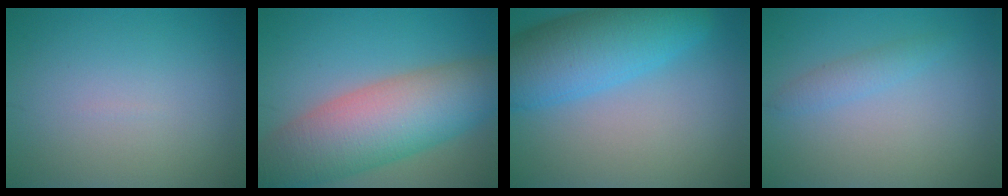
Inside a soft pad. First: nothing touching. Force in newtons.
{"total": 11.0, "press": 10.9, "slide": 0.8}
{"total": 9.1, "press": 9.1, "slide": 0.5}
{"total": 1.5, "press": 1.5, "slide": 0.0}